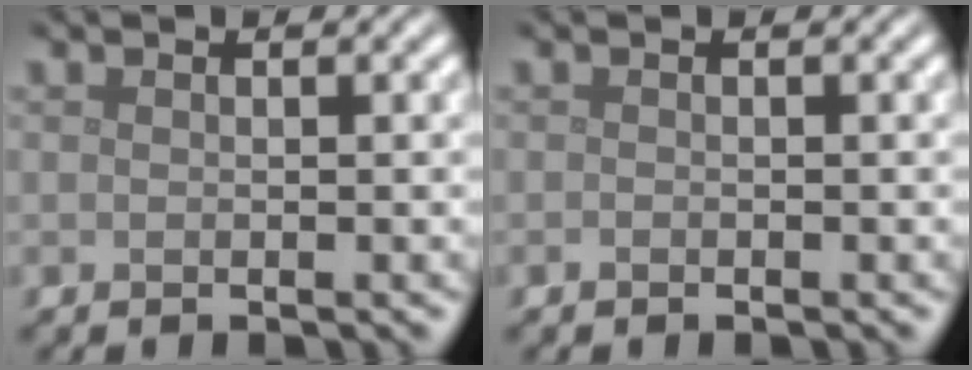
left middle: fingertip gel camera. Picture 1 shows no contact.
{"total": 0.0}